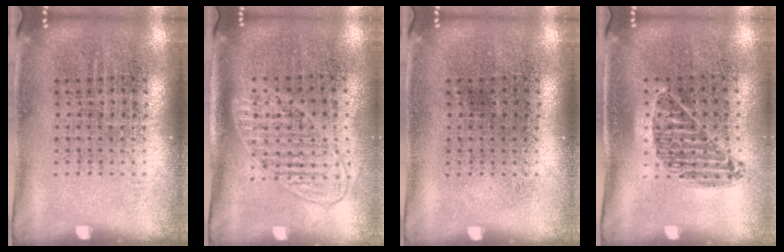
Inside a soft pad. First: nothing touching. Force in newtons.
{"total": 1.4, "press": 1.2, "slide": 0.7}
{"total": 0.0}
{"total": 0.9, "press": 0.8, "slide": 0.4}